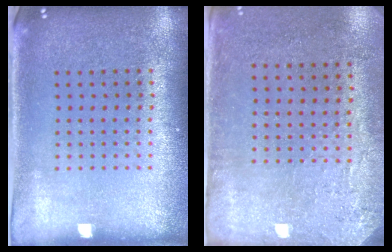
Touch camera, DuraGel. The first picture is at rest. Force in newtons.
{"total": 2.8, "press": 2.3, "slide": 1.6}